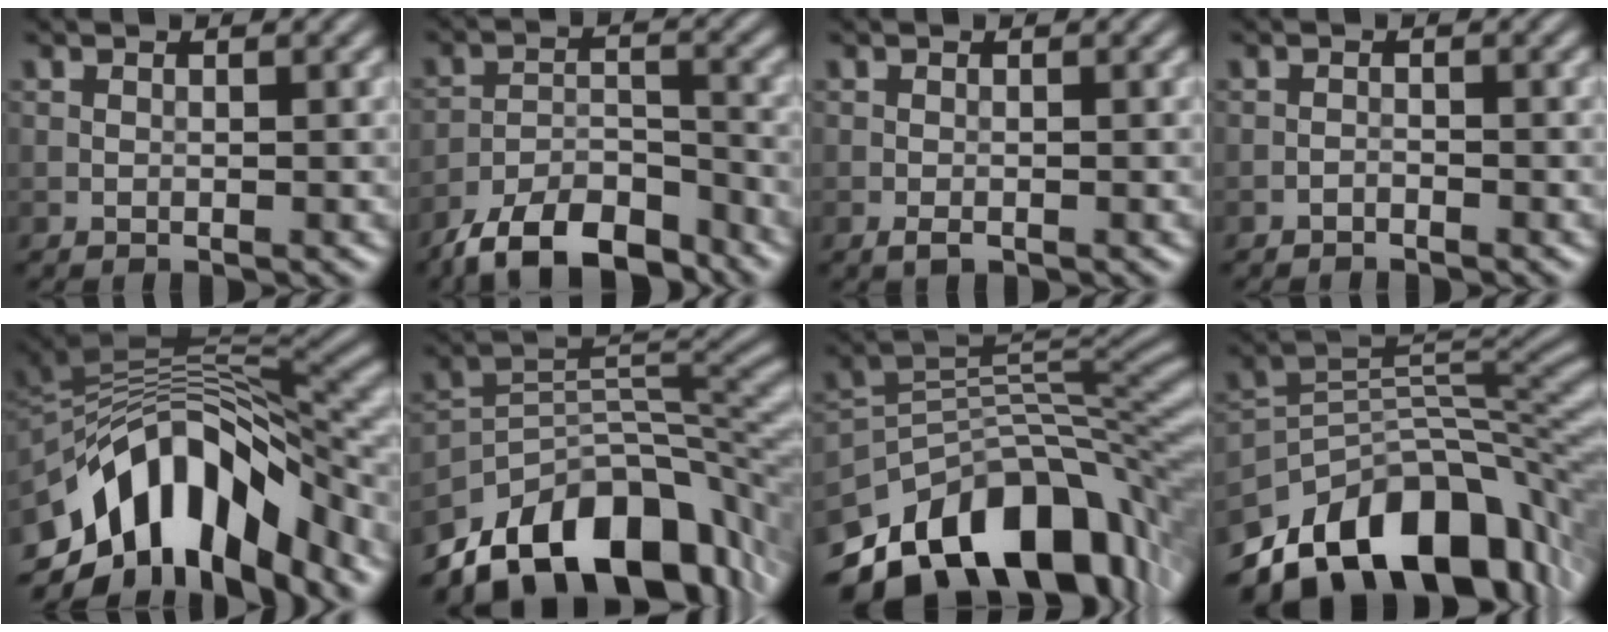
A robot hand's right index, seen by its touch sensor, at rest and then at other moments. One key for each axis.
{"total": 8.6, "fx": -7.0, "fy": 3.0, "fz": 3.9, "tx": -0.060, "ty": -0.005, "tz": -0.132}
{"total": 1.0, "fx": -0.6, "fy": 0.4, "fz": 0.7, "tx": -0.014, "ty": -0.003, "tz": -0.010}
{"total": 0.7, "fx": -0.7, "fy": 0.1, "fz": 0.1, "tx": -0.002, "ty": 0.002, "tz": -0.014}
{"total": 13.1, "fx": -6.4, "fy": 6.7, "fz": 9.3, "tx": -0.157, "ty": 0.014, "tz": -0.113}
{"total": 13.2, "fx": -8.6, "fy": 6.7, "fz": 7.5, "tx": -0.117, "ty": 0.006, "tz": -0.159}
{"total": 13.4, "fx": -6.9, "fy": 7.3, "fz": 8.8, "tx": -0.145, "ty": 0.007, "tz": -0.115}
{"total": 14.0, "fx": -8.4, "fy": 7.2, "fz": 8.6, "tx": -0.142, "ty": 0.009, "tz": -0.145}